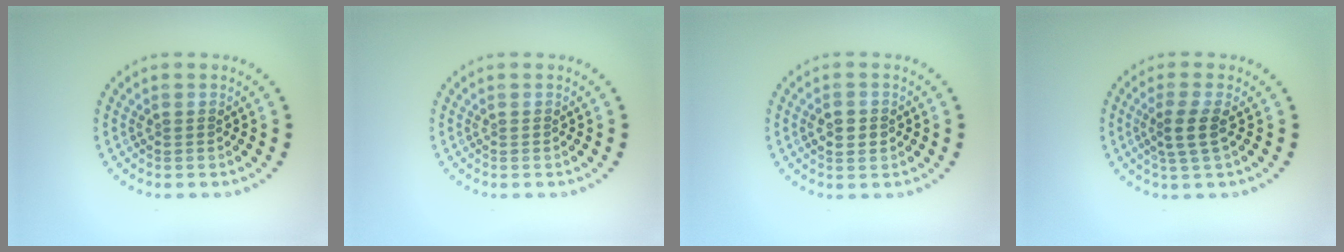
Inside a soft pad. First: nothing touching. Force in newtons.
{"total": 0.0}
{"total": 1.6, "press": 1.6, "slide": 0.2}
{"total": 2.2, "press": 1.9, "slide": 1.2}